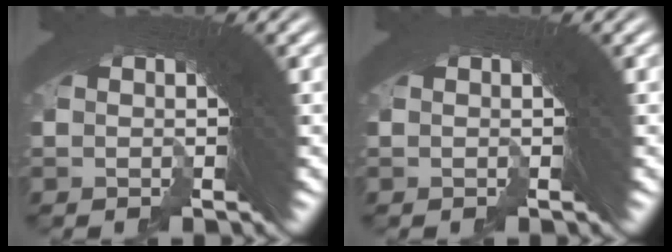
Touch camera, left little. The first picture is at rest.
{"total": 0.0}